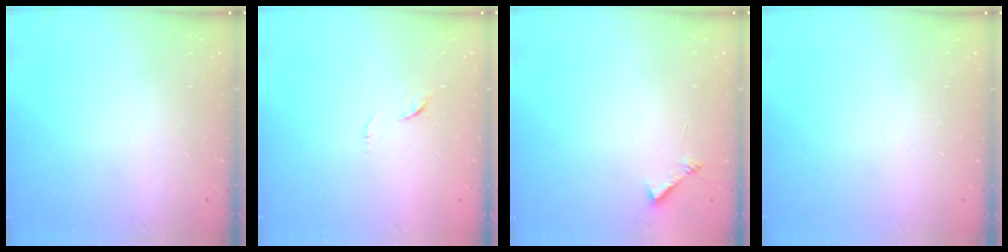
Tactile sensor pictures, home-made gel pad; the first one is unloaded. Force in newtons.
{"total": 4.6, "press": 4.5, "slide": 0.5}
{"total": 5.6, "press": 5.5, "slide": 0.6}
{"total": 0.0}